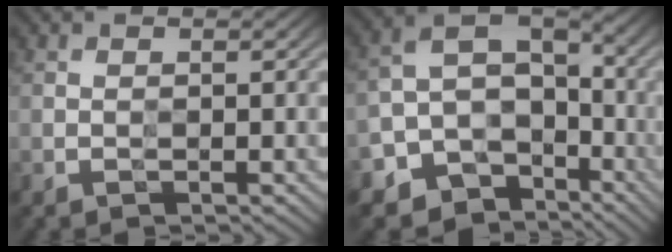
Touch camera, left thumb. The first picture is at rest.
{"total": 10.9, "force": [-5.9, 7.7, 4.9], "torque": [-0.094, -0.030, -0.098]}